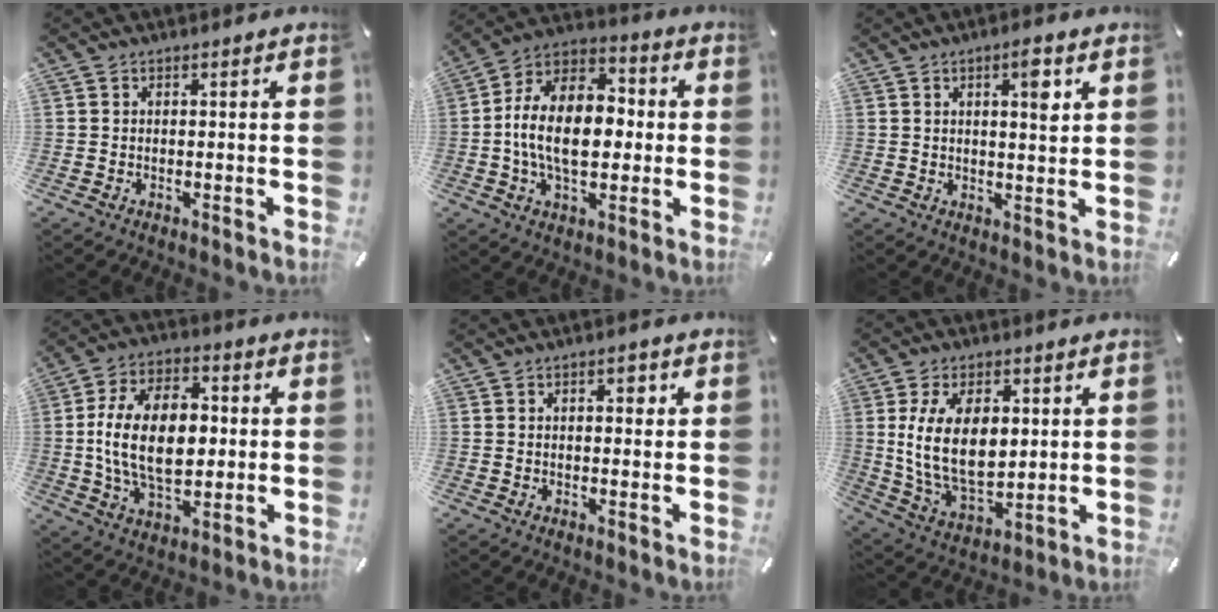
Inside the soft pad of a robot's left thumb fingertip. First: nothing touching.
{"total": 15.9, "force": [-1.8, 10.3, 12.0], "torque": [-0.230, 0.009, -0.039]}
{"total": 5.6, "force": [2.3, 1.6, 4.8], "torque": [-0.068, -0.010, 0.031]}
{"total": 18.4, "force": [0.3, 11.4, 14.4], "torque": [-0.290, 0.009, 0.003]}
{"total": 2.8, "force": [0.8, 1.6, 2.1], "torque": [-0.029, 0.003, 0.007]}
{"total": 15.6, "force": [2.8, 9.6, 12.0], "torque": [-0.261, -0.003, 0.048]}